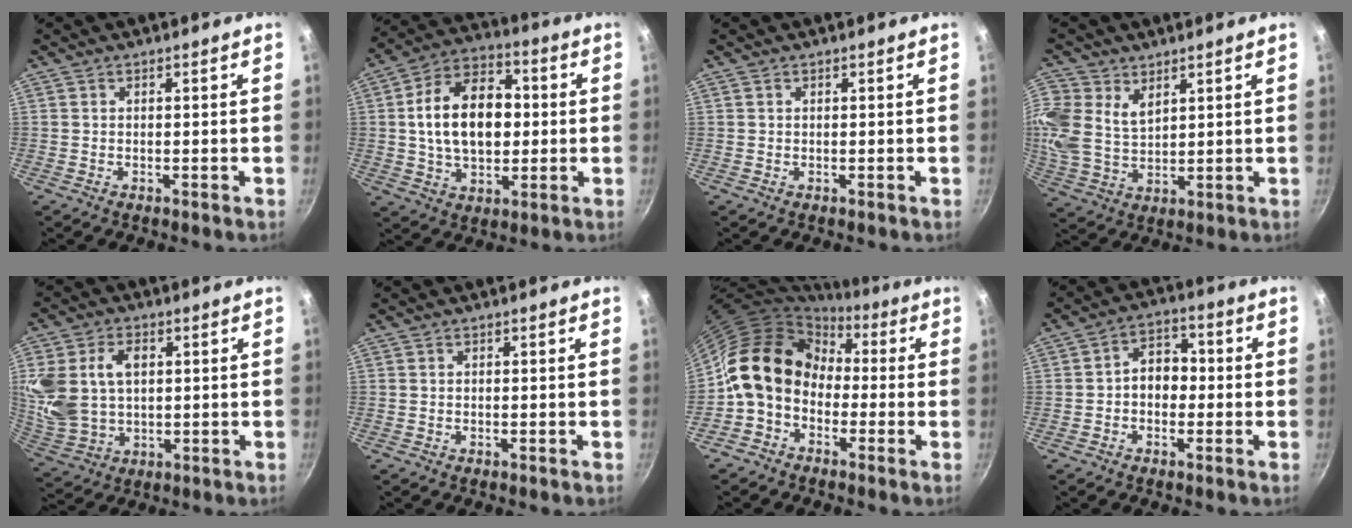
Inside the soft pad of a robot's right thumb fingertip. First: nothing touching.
{"total": 17.3, "force": [1.1, 11.4, 13.0], "torque": [-0.184, 0.022, 0.009]}
{"total": 0.0}
{"total": 13.1, "force": [5.5, 9.3, 7.3], "torque": [-0.177, 0.000, 0.119]}
{"total": 15.3, "force": [3.2, 10.9, 10.3], "torque": [-0.209, -0.010, 0.070]}
{"total": 0.0}
{"total": 13.1, "force": [-0.5, 10.7, 7.6], "torque": [-0.095, 0.041, -0.030]}
{"total": 6.8, "force": [-0.6, 5.1, 4.4], "torque": [-0.027, 0.024, -0.021]}